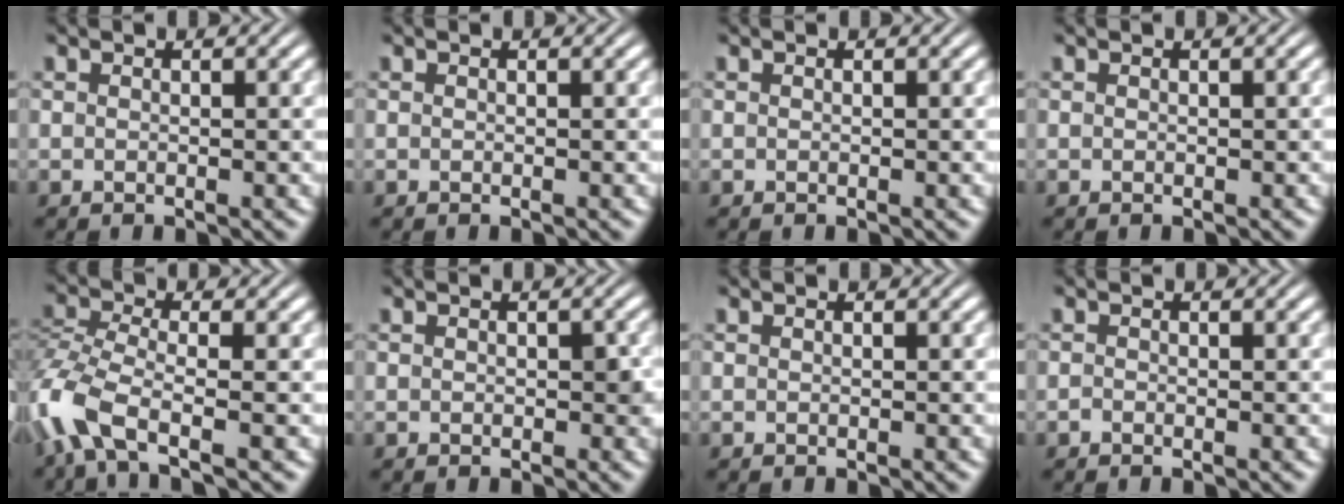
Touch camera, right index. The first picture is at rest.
{"total": 0.0}
{"total": 0.0}
{"total": 0.0}
{"total": 4.8, "force": [-2.1, 2.5, 3.5], "torque": [-0.113, -0.034, -0.021]}
{"total": 0.9, "force": [-0.2, 0.5, 0.7], "torque": [-0.012, -0.010, 0.001]}
{"total": 0.0}
{"total": 0.5, "force": [-0.5, -0.1, 0.0], "torque": [-0.003, -0.008, -0.007]}